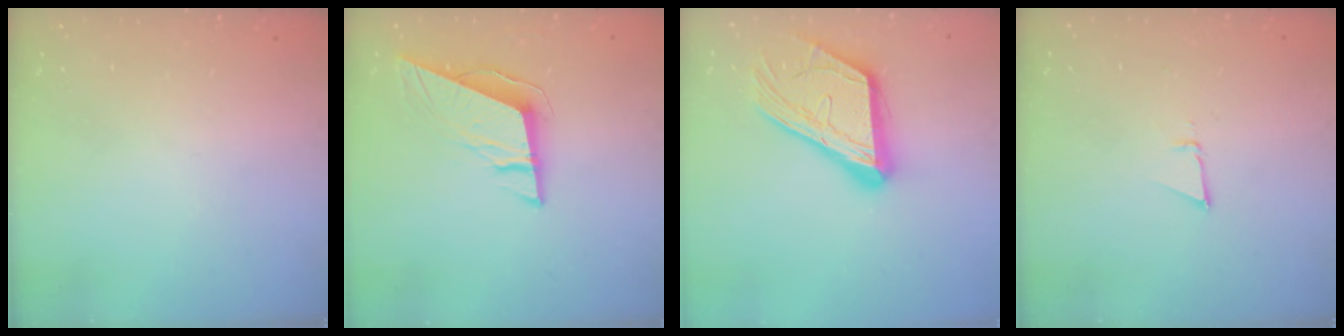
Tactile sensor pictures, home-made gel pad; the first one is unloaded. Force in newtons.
{"total": 9.6, "press": 9.5, "slide": 1.0}
{"total": 17.1, "press": 17.0, "slide": 1.6}
{"total": 3.0, "press": 2.9, "slide": 0.8}